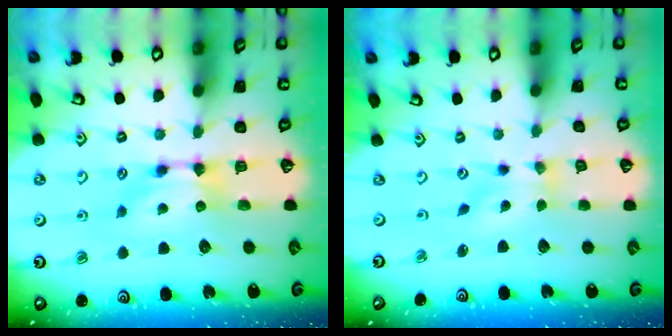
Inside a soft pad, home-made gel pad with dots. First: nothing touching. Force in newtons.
{"total": 1.0, "press": 0.2, "slide": 0.9}